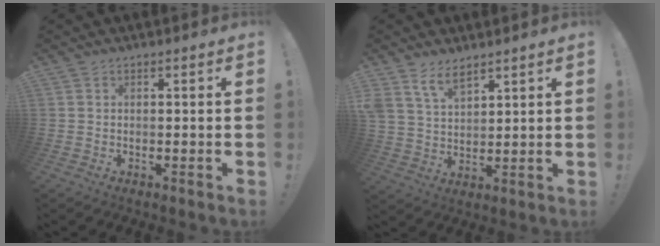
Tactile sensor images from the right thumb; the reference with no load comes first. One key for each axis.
{"total": 7.7, "fx": 5.9, "fy": 3.6, "fz": 3.5, "tx": -0.077, "ty": -0.025, "tz": 0.114}